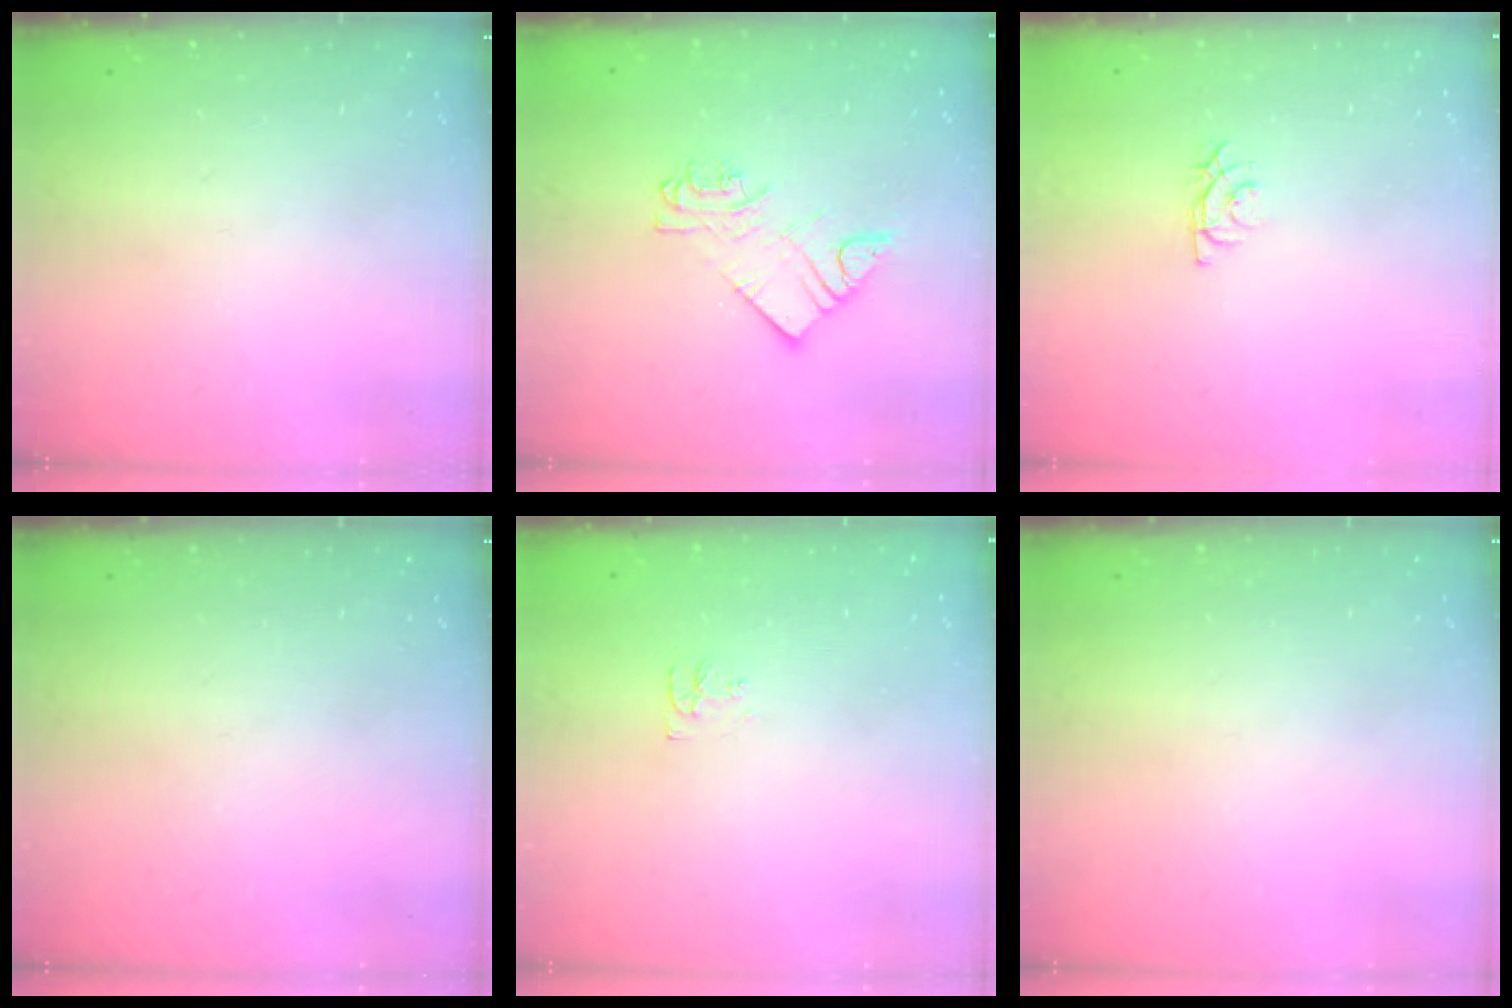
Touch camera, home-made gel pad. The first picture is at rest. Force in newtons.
{"total": 6.1, "press": 6.1, "slide": 0.3}
{"total": 3.0, "press": 3.0, "slide": 0.5}
{"total": 0.0}
{"total": 3.7, "press": 3.6, "slide": 0.6}
{"total": 0.0}